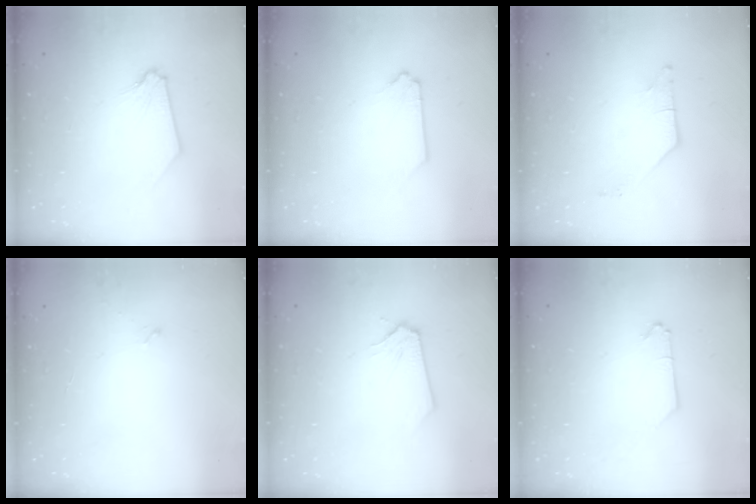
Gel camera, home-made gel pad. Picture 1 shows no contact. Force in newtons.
{"total": 0.0}
{"total": 3.7, "press": 3.7, "slide": 0.5}
{"total": 1.6, "press": 1.6, "slide": 0.4}
{"total": 0.0}
{"total": 0.0}